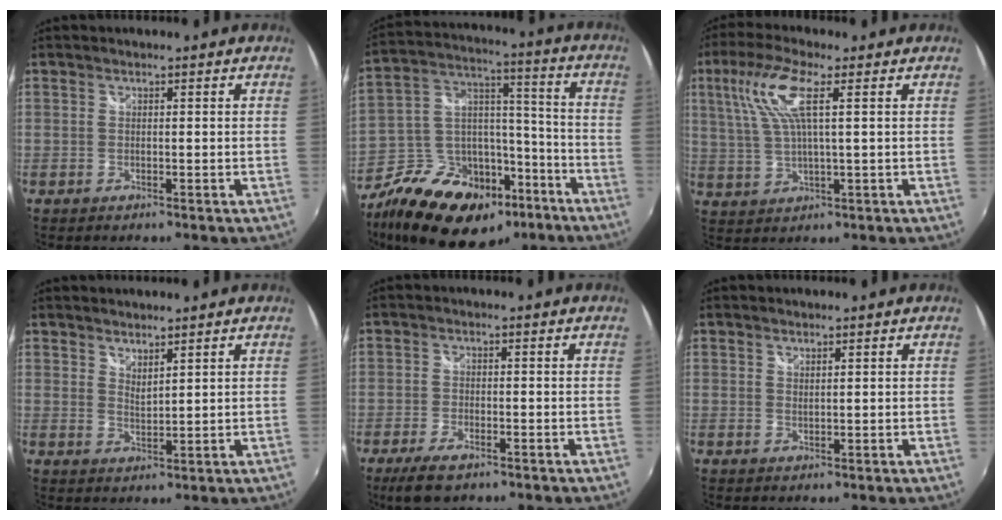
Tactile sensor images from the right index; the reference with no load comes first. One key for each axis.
{"total": 25.2, "fx": -15.8, "fy": 14.2, "fz": 13.6, "tx": -0.278, "ty": 0.029, "tz": -0.232}
{"total": 9.4, "fx": 3.4, "fy": 1.9, "fz": 8.5, "tx": -0.172, "ty": 0.013, "tz": 0.070}
{"total": 3.0, "fx": 2.6, "fy": 0.6, "fz": 1.2, "tx": -0.018, "ty": -0.001, "tz": 0.045}
{"total": 5.7, "fx": -3.9, "fy": 2.0, "fz": 3.7, "tx": -0.093, "ty": -0.015, "tz": -0.068}
{"total": 1.0, "fx": 0.9, "fy": 0.2, "fz": 0.4, "tx": -0.005, "ty": 0.001, "tz": 0.015}